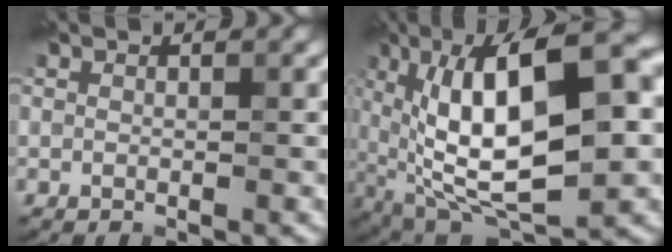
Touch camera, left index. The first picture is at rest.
{"total": 15.7, "force": [2.1, 6.0, 14.3], "torque": [-0.227, 0.009, 0.029]}